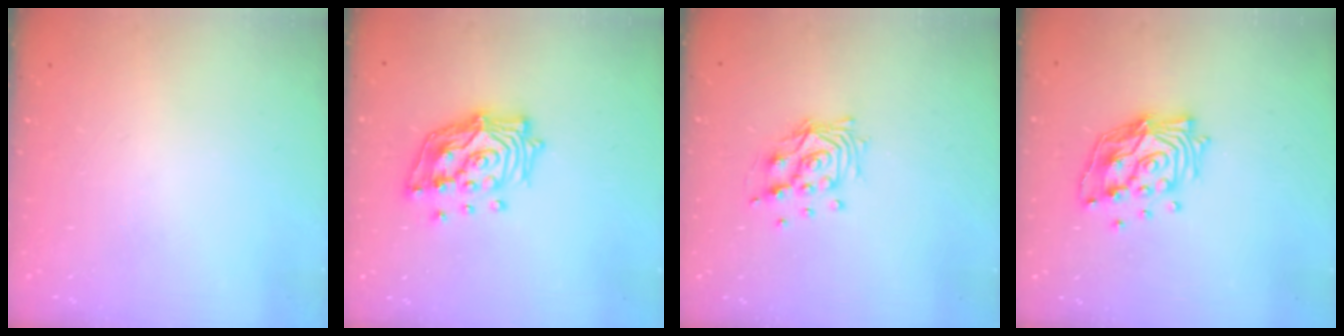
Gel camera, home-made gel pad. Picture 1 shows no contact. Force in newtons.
{"total": 18.2, "press": 18.0, "slide": 2.7}
{"total": 10.6, "press": 10.5, "slide": 1.0}
{"total": 13.5, "press": 13.4, "slide": 1.0}